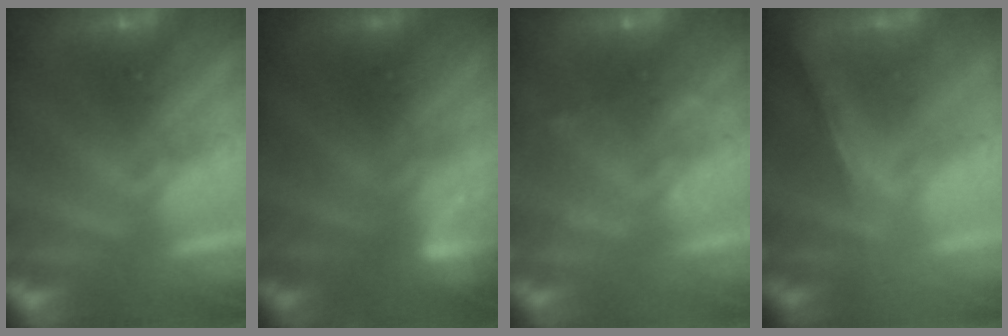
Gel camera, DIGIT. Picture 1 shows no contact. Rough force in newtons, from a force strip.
{"total": 7.6}
{"total": 2.3}
{"total": 1.8}